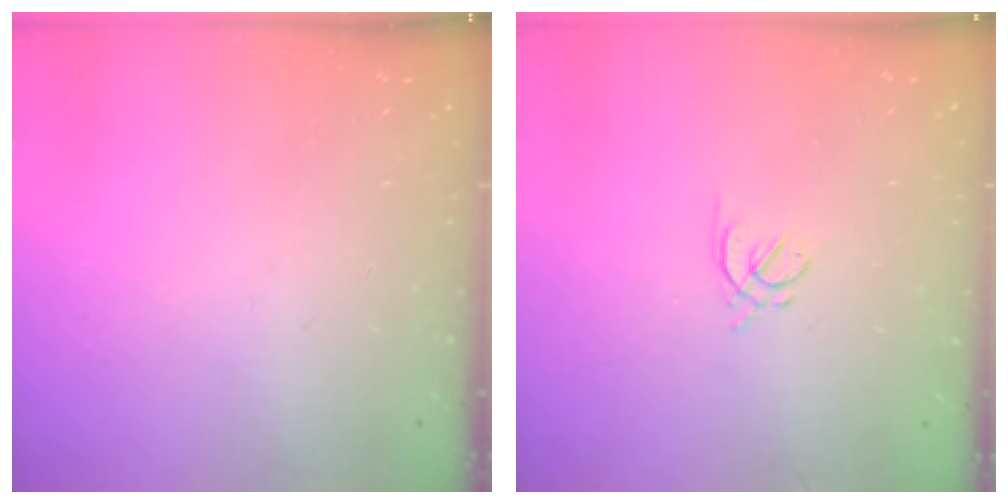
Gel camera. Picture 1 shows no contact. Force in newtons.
{"total": 2.5, "press": 2.4, "slide": 0.6}